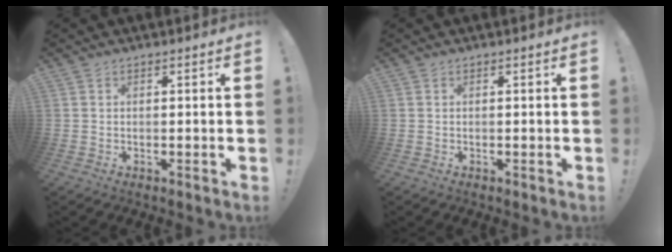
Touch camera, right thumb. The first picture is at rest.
{"total": 0.0}